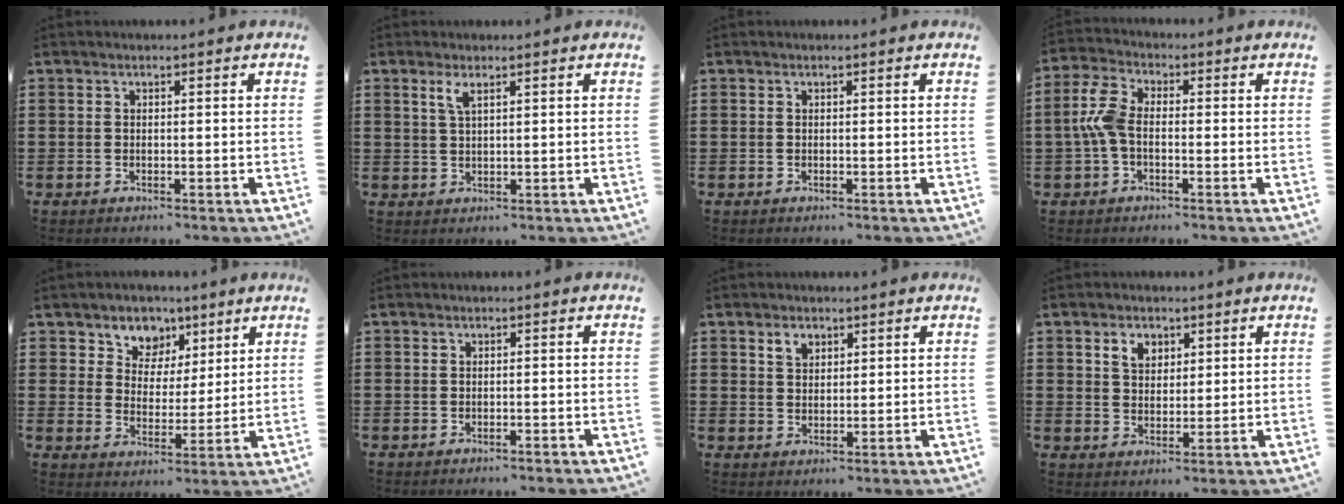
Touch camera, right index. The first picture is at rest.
{"total": 2.2, "force": [1.1, 0.5, 1.8], "torque": [-0.038, 0.003, 0.019]}
{"total": 0.0}
{"total": 5.9, "force": [-0.9, 3.3, 4.9], "torque": [-0.132, -0.003, -0.027]}
{"total": 5.7, "force": [3.4, 4.5, 0.2], "torque": [-0.034, -0.014, 0.057]}
{"total": 0.7, "force": [-0.6, -0.1, 0.3], "torque": [-0.008, -0.004, -0.012]}
{"total": 2.5, "force": [1.5, 1.6, 1.1], "torque": [-0.018, 0.003, 0.026]}
{"total": 3.5, "force": [1.9, 2.5, 1.7], "torque": [-0.042, 0.011, 0.033]}